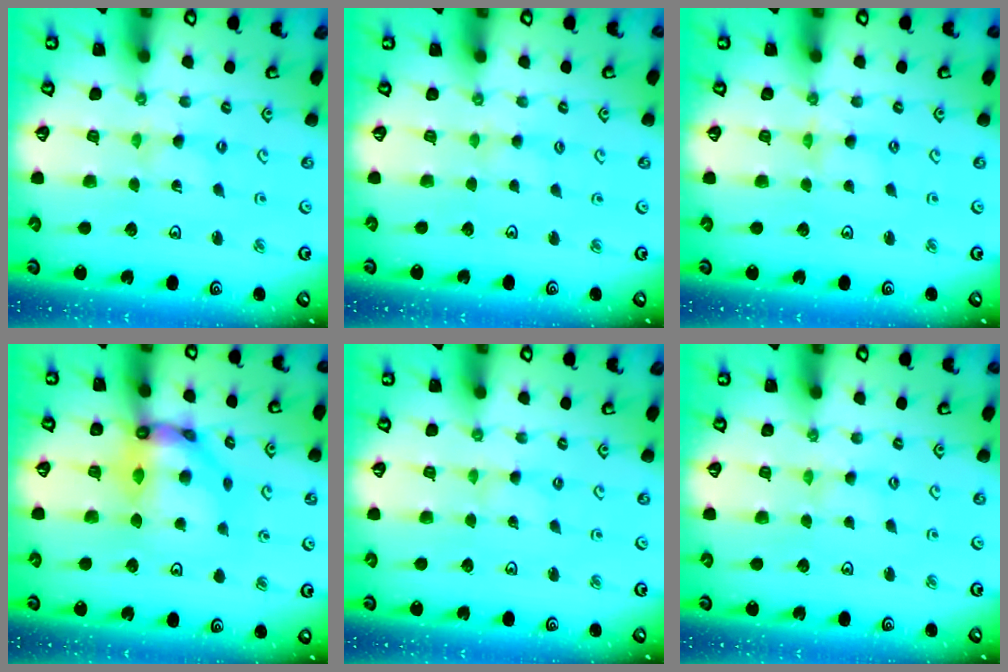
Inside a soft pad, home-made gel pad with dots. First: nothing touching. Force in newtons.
{"total": 2.2, "press": 2.2, "slide": 0.3}
{"total": 0.0}
{"total": 11.5, "press": 11.4, "slide": 1.5}
{"total": 0.0}
{"total": 1.3, "press": 1.2, "slide": 0.2}